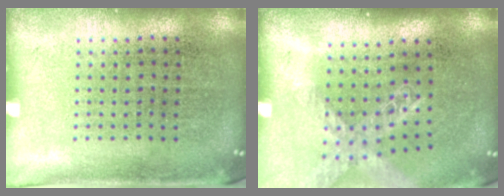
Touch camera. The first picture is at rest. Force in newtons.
{"total": 1.5, "press": 1.2, "slide": 0.8}